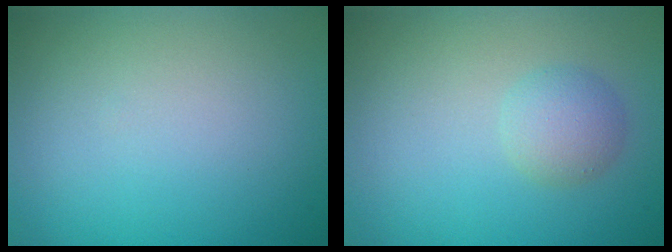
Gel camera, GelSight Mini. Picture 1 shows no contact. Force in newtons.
{"total": 2.2, "press": 2.2, "slide": 0.2}